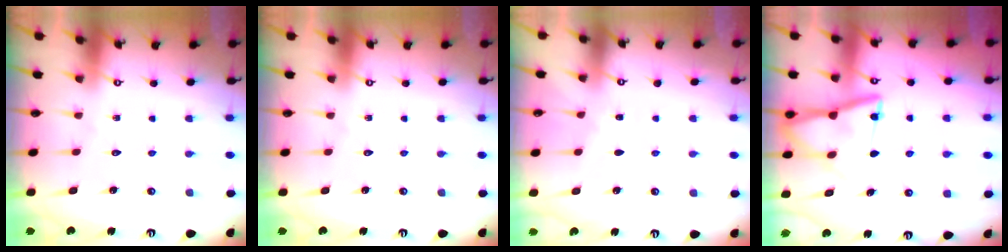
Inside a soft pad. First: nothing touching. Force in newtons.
{"total": 0.0}
{"total": 0.5, "press": 0.5, "slide": 0.1}
{"total": 12.3, "press": 12.2, "slide": 1.2}